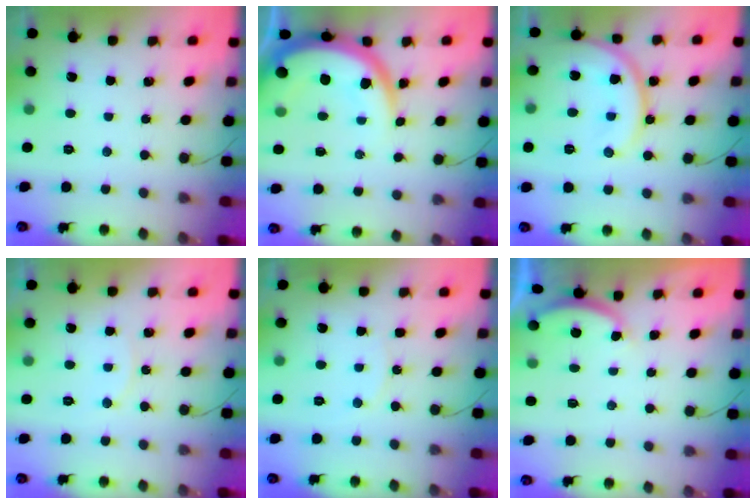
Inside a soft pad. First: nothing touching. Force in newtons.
{"total": 13.1, "press": 13.1, "slide": 1.0}
{"total": 13.4, "press": 13.3, "slide": 0.9}
{"total": 3.8, "press": 3.8, "slide": 0.5}
{"total": 6.5, "press": 6.5, "slide": 0.6}
{"total": 2.5, "press": 2.5, "slide": 0.5}